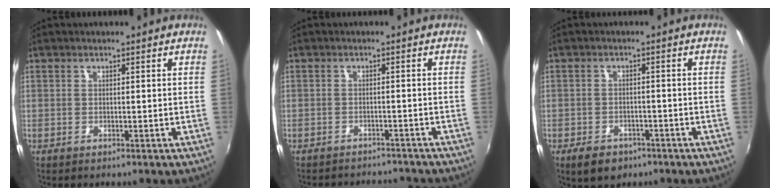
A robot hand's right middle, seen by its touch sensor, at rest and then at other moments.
{"total": 7.3, "force": [-6.7, 2.3, 1.6], "torque": [-0.044, 0.003, -0.088]}
{"total": 5.6, "force": [-3.7, 3.5, 2.5], "torque": [-0.064, -0.009, -0.053]}